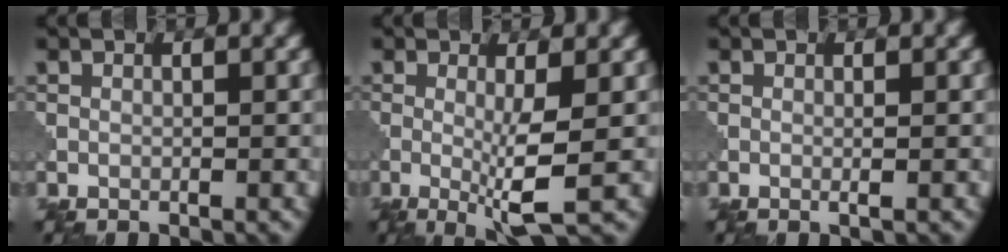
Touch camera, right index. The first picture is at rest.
{"total": 4.4, "force": [-0.5, 0.6, 4.4], "torque": [-0.079, -0.013, -0.008]}
{"total": 0.9, "force": [0.0, 0.2, 0.8], "torque": [-0.011, 0.000, -0.004]}